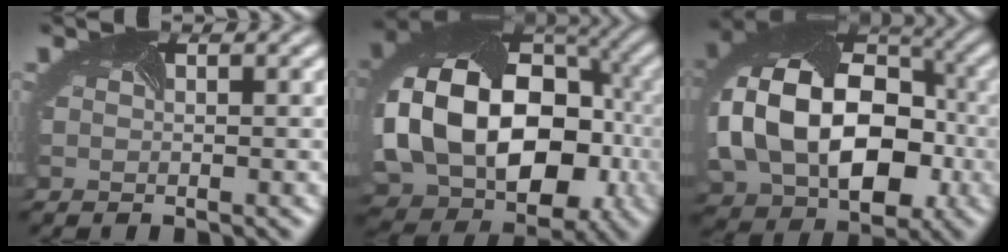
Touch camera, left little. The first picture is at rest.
{"total": 17.4, "force": [-1.5, 12.8, 11.7], "torque": [-0.209, -0.020, -0.004]}
{"total": 15.8, "force": [-0.9, 11.6, 10.8], "torque": [-0.189, -0.007, -0.007]}